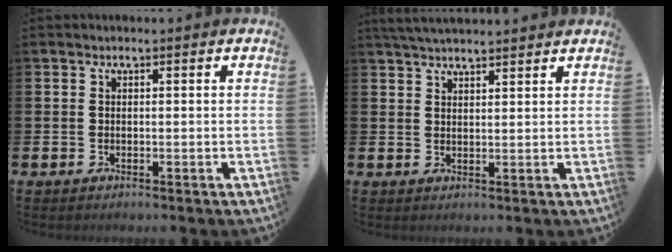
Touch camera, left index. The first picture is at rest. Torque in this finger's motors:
{"motor_torque": [0.91, -1.23, 0.46, 0.13]}